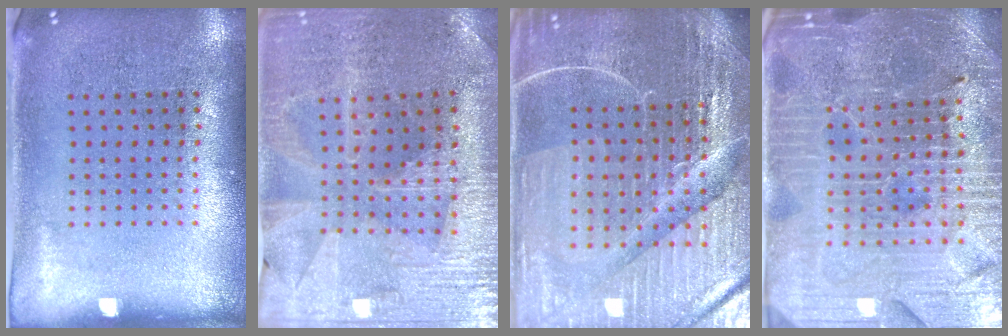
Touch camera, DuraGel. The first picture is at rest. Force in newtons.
{"total": 2.0, "press": 2.0, "slide": 0.3}
{"total": 5.8, "press": 5.3, "slide": 2.4}
{"total": 4.8, "press": 4.5, "slide": 1.6}